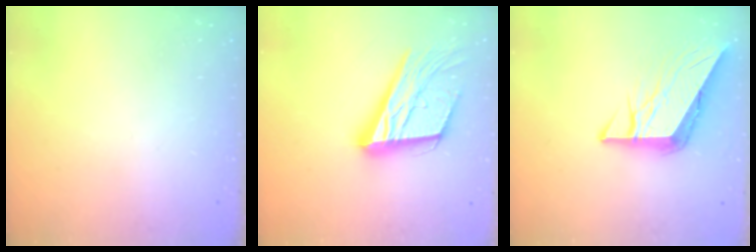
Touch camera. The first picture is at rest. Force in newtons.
{"total": 22.7, "press": 22.3, "slide": 4.0}
{"total": 8.9, "press": 8.9, "slide": 0.9}